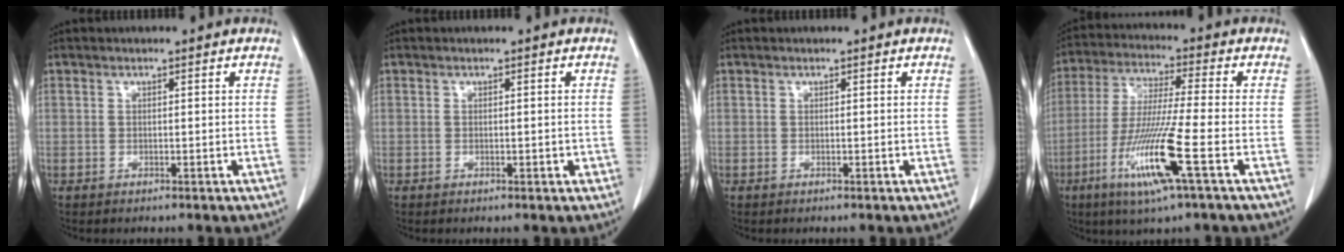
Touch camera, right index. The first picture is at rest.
{"total": 0.8, "force": [-0.1, 0.3, 0.7], "torque": [-0.012, 0.000, 0.002]}
{"total": 0.0}
{"total": 13.8, "force": [-5.5, -0.8, 12.6], "torque": [-0.260, -0.026, -0.108]}